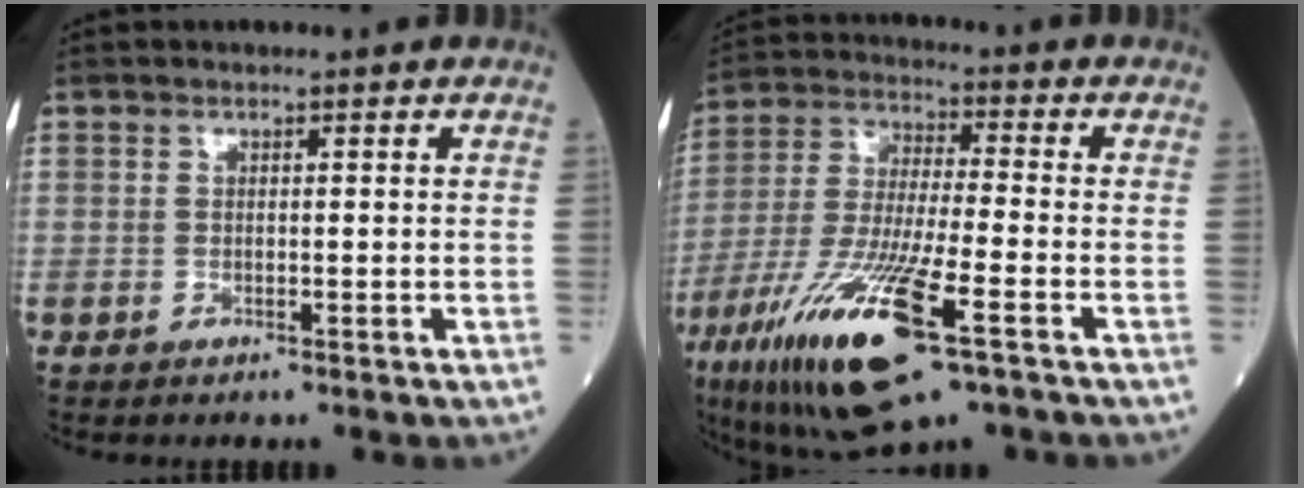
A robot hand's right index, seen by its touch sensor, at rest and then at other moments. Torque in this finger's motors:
{"motor_torque": [1.45, -0.69, 1.05, 0.21]}